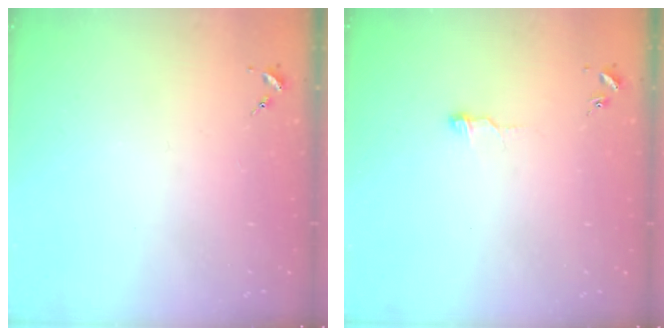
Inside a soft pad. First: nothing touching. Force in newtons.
{"total": 5.1, "press": 5.1, "slide": 0.6}